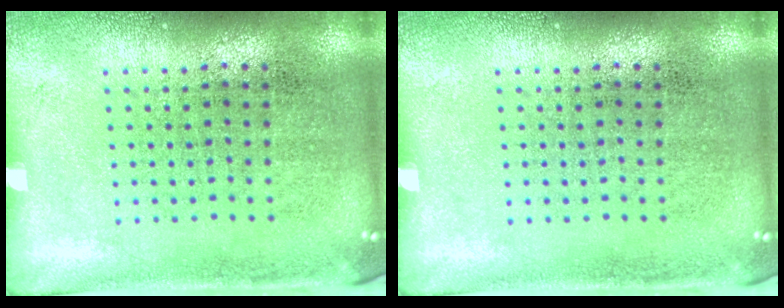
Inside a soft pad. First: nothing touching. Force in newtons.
{"total": 0.0}